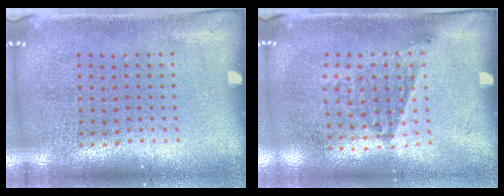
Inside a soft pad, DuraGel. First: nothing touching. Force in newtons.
{"total": 1.2, "press": 0.9, "slide": 0.7}